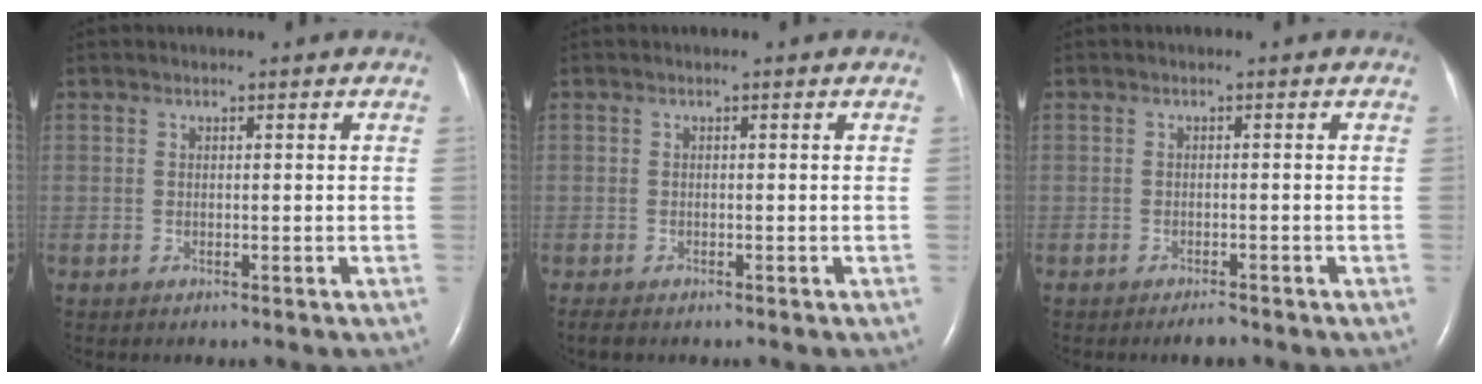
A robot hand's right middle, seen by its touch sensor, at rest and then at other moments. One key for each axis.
{"total": 1.4, "fx": -1.1, "fy": 0.4, "fz": 0.7, "tx": -0.019, "ty": -0.005, "tz": -0.015}
{"total": 1.5, "fx": -1.3, "fy": 0.1, "fz": 0.8, "tx": -0.021, "ty": -0.005, "tz": -0.017}